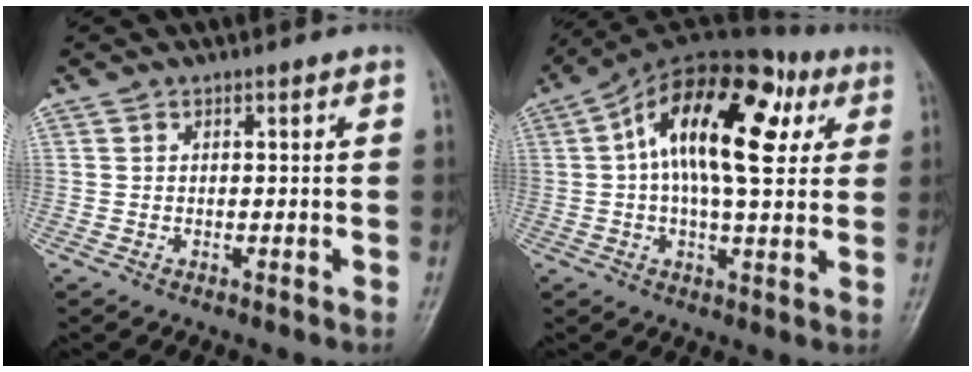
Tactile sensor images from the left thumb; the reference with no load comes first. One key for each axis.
{"total": 19.2, "fx": 4.9, "fy": 9.1, "fz": 16.2, "tx": -0.239, "ty": 0.023, "tz": 0.062}